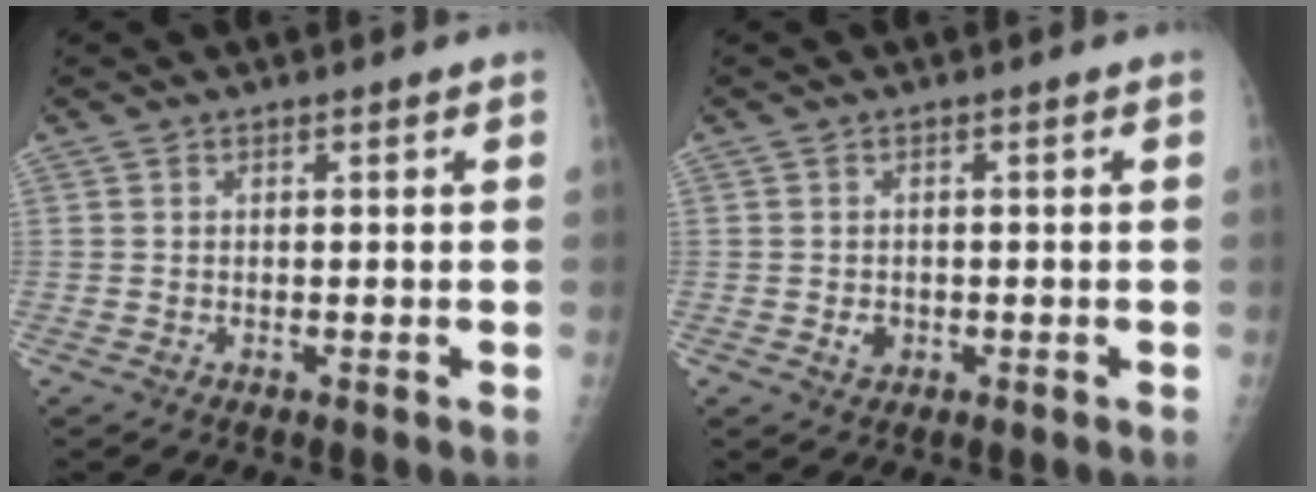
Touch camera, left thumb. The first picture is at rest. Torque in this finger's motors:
{"motor_torque": [-0.04, -0.02, 0.12, 0.04, 0.00]}